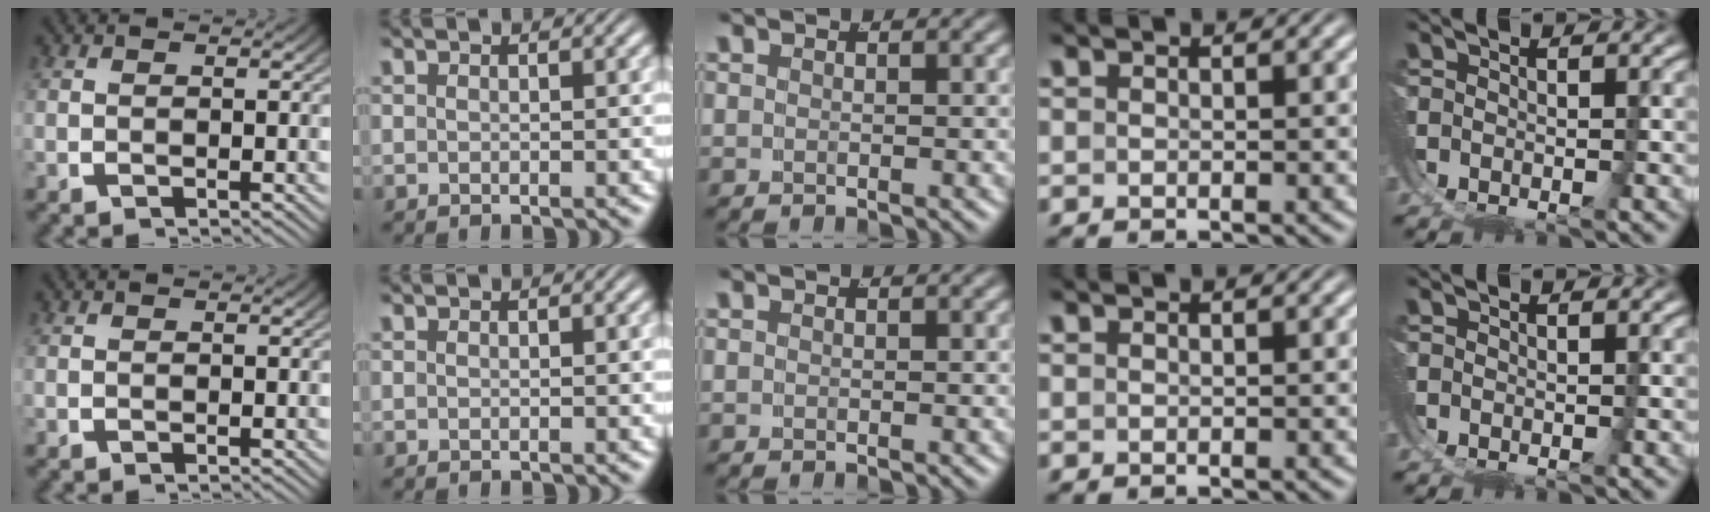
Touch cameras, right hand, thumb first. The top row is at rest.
{}